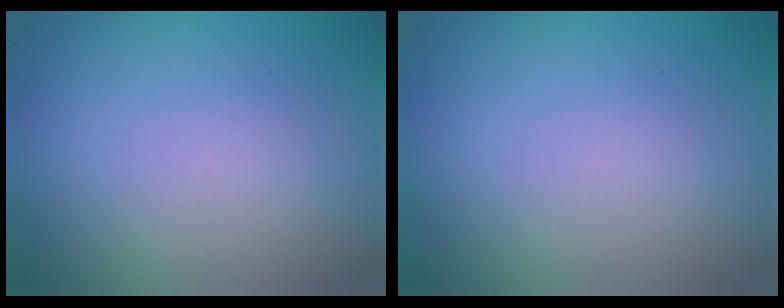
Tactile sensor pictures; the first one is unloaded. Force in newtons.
{"total": 0.0}